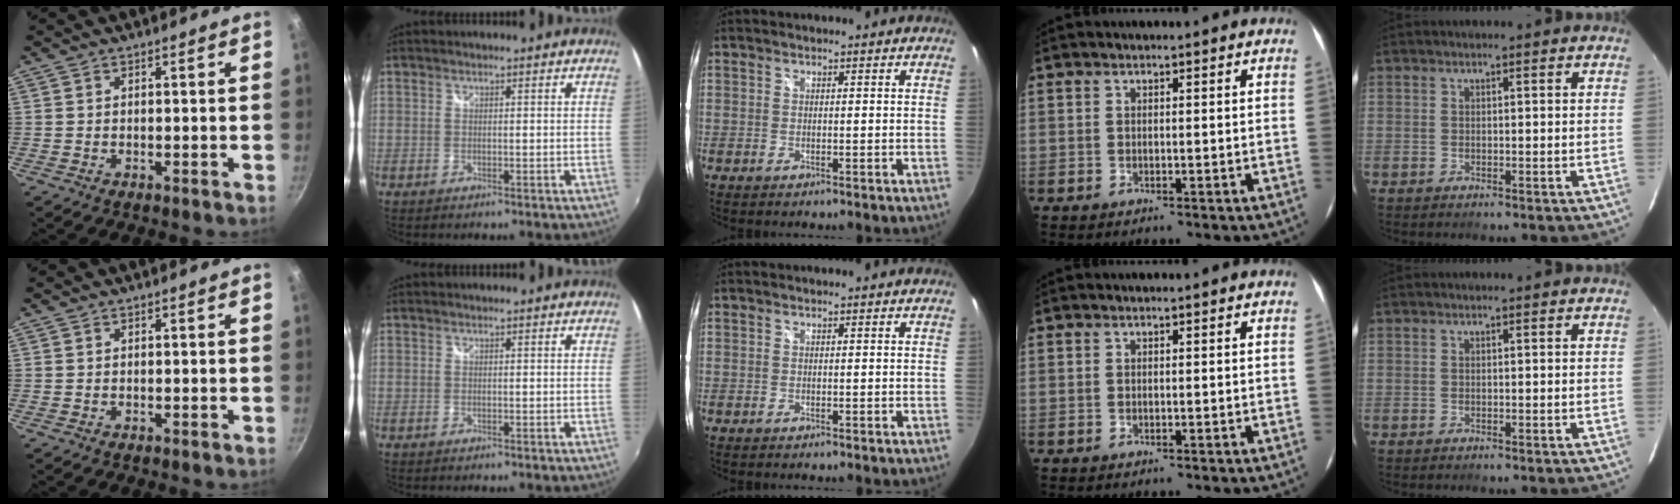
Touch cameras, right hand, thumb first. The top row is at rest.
{}